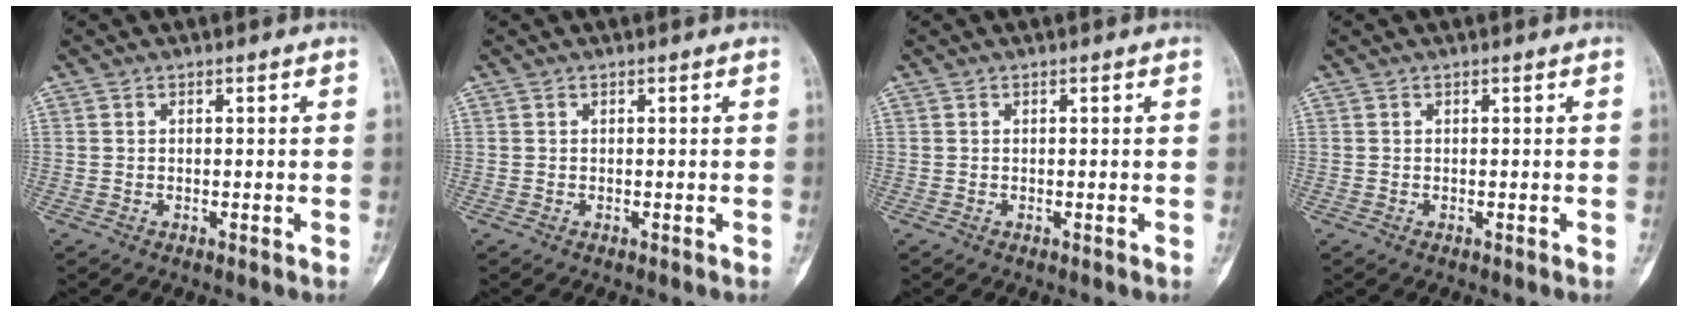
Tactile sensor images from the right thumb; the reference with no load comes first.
{"total": 0.0}
{"total": 0.0}
{"total": 0.0}